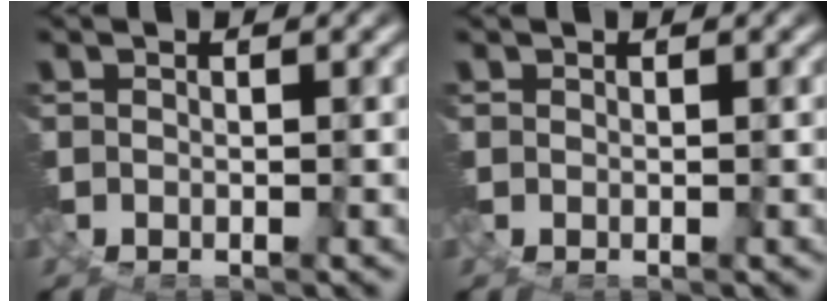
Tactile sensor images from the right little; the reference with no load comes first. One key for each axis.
{"total": 0.0}